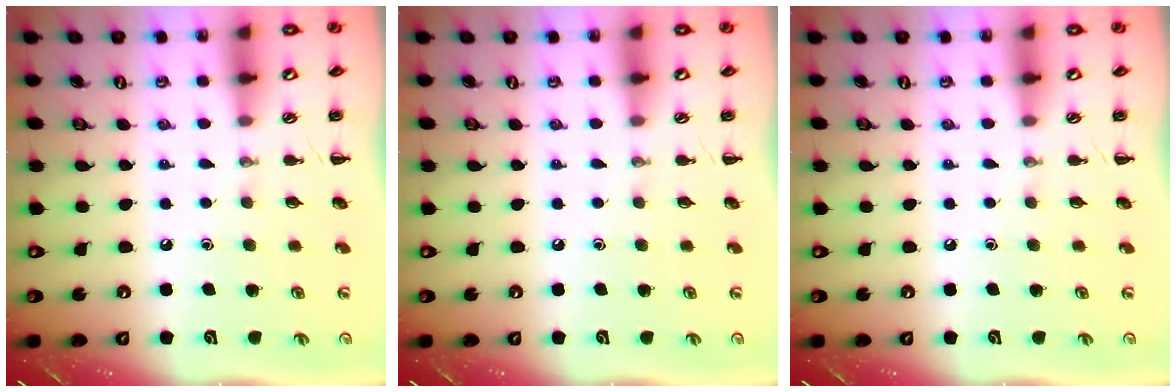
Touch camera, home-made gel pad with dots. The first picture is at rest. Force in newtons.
{"total": 0.0}
{"total": 0.0}